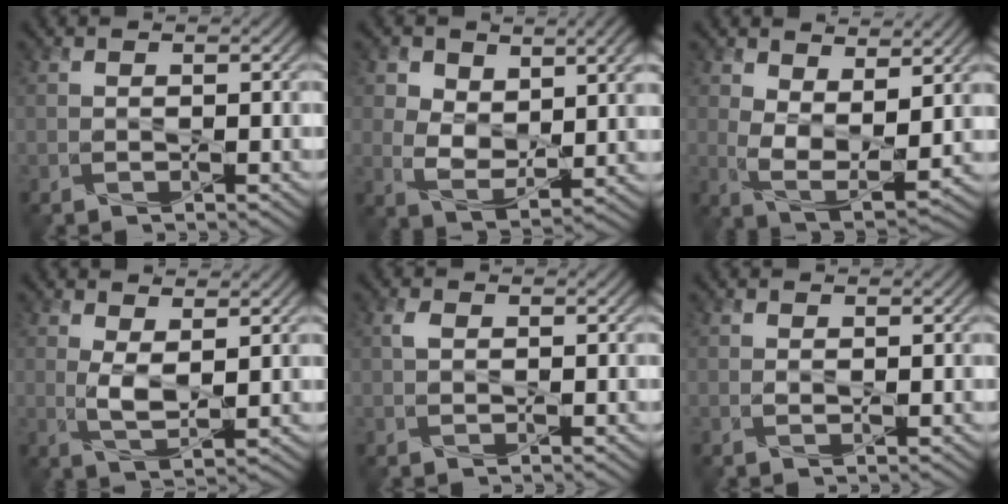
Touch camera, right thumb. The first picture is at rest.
{"total": 8.7, "force": [3.9, 5.2, 5.7], "torque": [-0.118, -0.008, 0.075]}
{"total": 7.6, "force": [3.2, 3.9, 5.7], "torque": [-0.120, -0.012, 0.058]}
{"total": 3.5, "force": [1.1, 1.4, 3.0], "torque": [-0.071, -0.007, 0.026]}
{"total": 1.2, "force": [0.3, 0.8, 0.9], "torque": [-0.022, 0.003, 0.005]}
{"total": 0.5, "force": [0.1, 0.3, 0.4], "torque": [-0.007, -0.001, 0.002]}